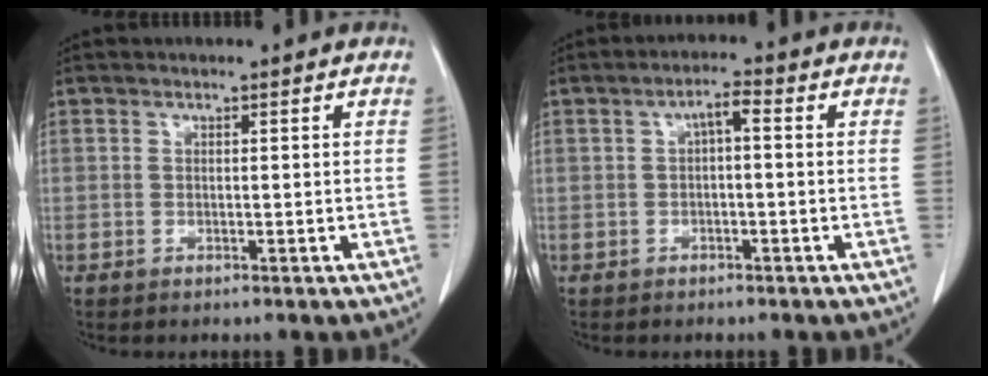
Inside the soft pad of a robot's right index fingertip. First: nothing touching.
{"total": 2.7, "force": [0.3, 0.7, 2.6], "torque": [-0.046, 0.012, 0.003]}